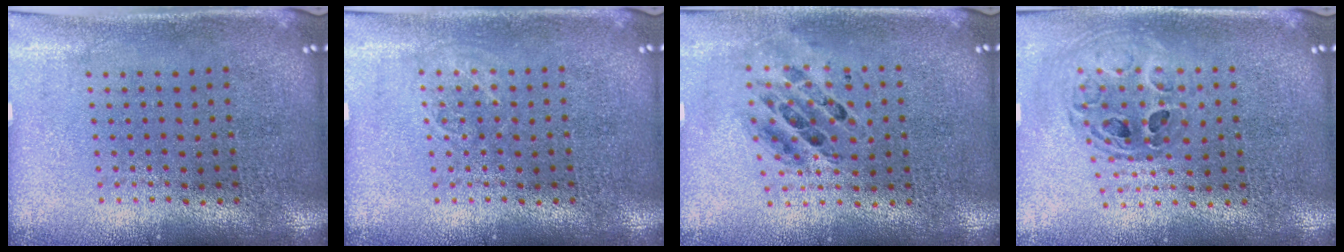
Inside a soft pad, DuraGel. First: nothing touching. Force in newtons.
{"total": 0.9, "press": 0.8, "slide": 0.2}
{"total": 0.7, "press": 0.7, "slide": 0.0}
{"total": 0.7, "press": 0.7, "slide": 0.1}